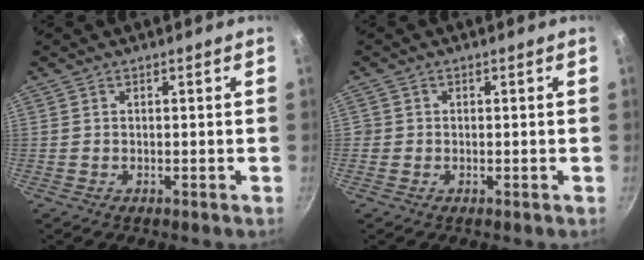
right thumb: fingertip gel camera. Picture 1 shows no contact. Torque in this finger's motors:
{"motor_torque": [0.14, 0.08, 0.50, 0.10, 0.00]}